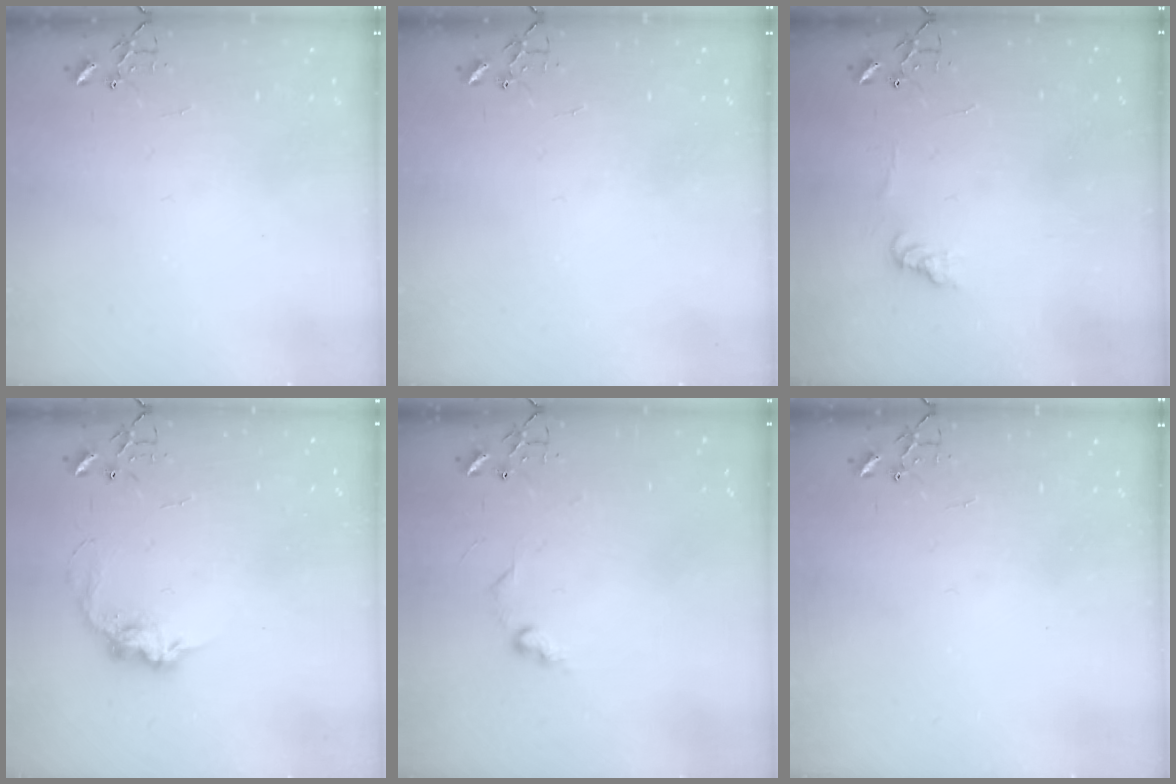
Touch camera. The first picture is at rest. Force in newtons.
{"total": 0.0}
{"total": 6.1, "press": 6.1, "slide": 0.4}
{"total": 10.0, "press": 10.0, "slide": 0.6}
{"total": 6.5, "press": 6.5, "slide": 0.7}
{"total": 0.0}